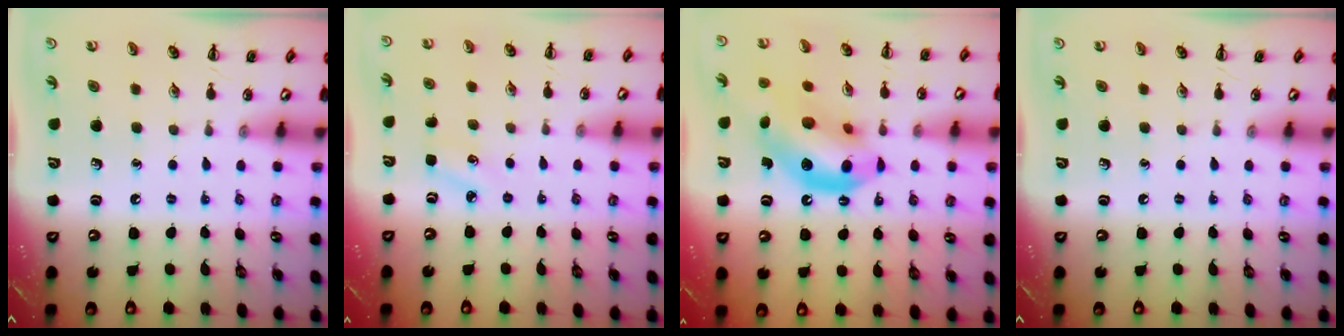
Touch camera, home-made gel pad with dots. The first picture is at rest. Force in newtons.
{"total": 3.8, "press": 3.6, "slide": 1.2}
{"total": 16.1, "press": 15.7, "slide": 3.6}
{"total": 0.0}